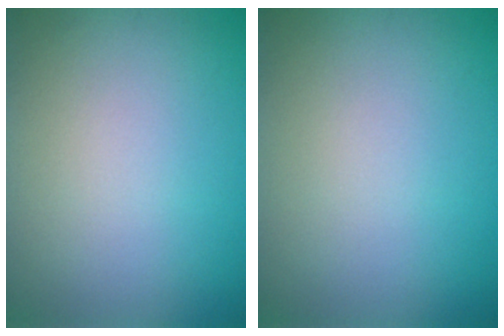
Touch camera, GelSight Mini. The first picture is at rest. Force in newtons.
{"total": 0.0}